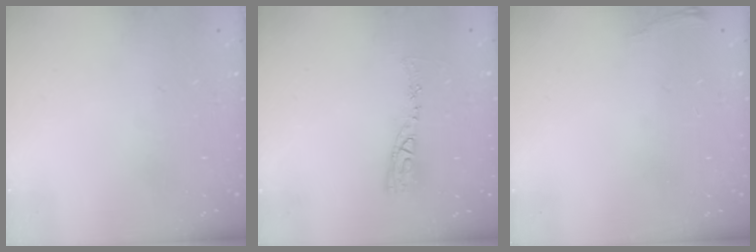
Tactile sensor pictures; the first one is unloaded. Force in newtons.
{"total": 8.9, "press": 8.9, "slide": 0.8}
{"total": 3.1, "press": 3.1, "slide": 0.5}